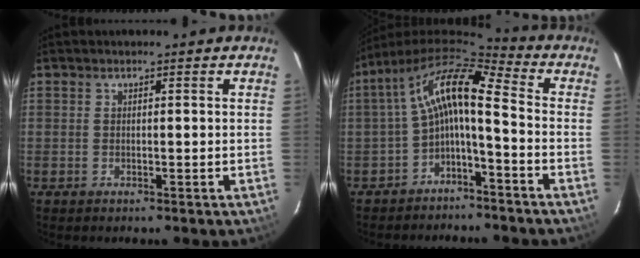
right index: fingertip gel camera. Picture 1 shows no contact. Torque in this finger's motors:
{"motor_torque": [0.88, -0.53, 0.74, 0.19]}